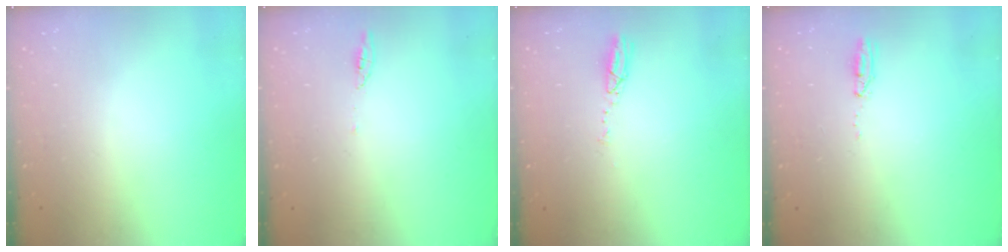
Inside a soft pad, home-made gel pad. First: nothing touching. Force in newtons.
{"total": 3.8, "press": 3.7, "slide": 0.4}
{"total": 3.6, "press": 3.6, "slide": 0.2}
{"total": 3.8, "press": 3.7, "slide": 1.1}